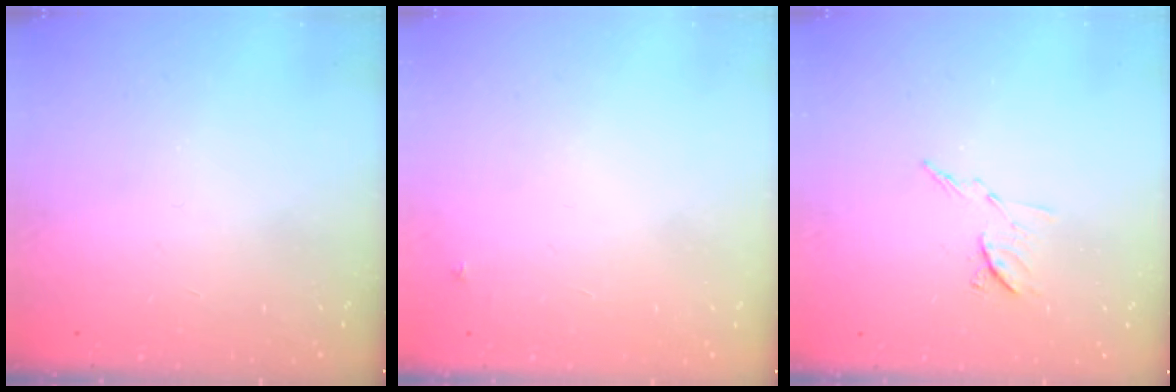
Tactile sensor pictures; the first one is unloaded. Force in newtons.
{"total": 3.4, "press": 3.3, "slide": 0.4}
{"total": 6.8, "press": 6.8, "slide": 0.5}